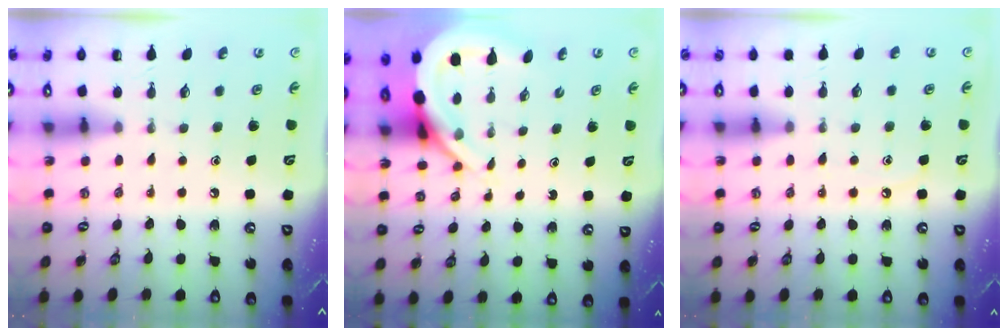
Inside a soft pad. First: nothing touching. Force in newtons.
{"total": 7.5, "press": 7.4, "slide": 0.9}
{"total": 6.6, "press": 6.5, "slide": 0.9}